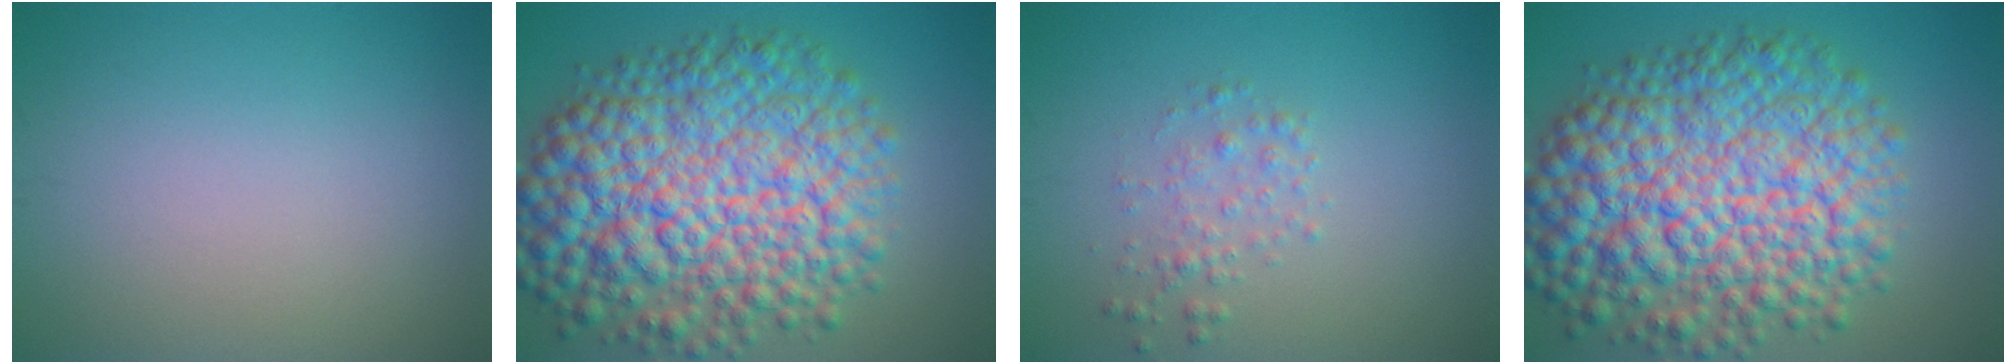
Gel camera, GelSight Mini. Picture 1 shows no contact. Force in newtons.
{"total": 13.4, "press": 13.4, "slide": 0.2}
{"total": 1.6, "press": 1.6, "slide": 0.0}
{"total": 13.4, "press": 13.4, "slide": 0.2}